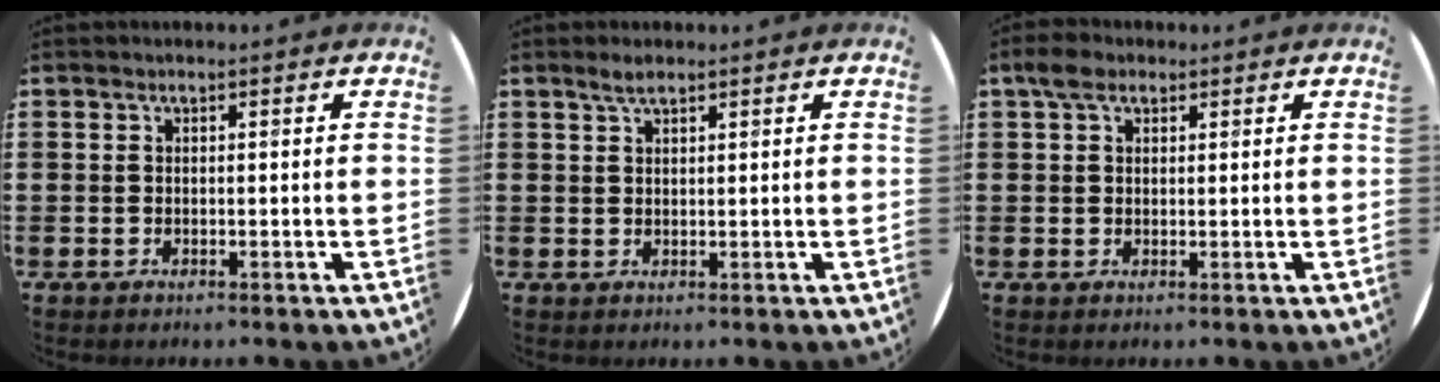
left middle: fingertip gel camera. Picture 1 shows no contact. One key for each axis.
{"total": 1.8, "fx": 1.4, "fy": 0.4, "fz": 1.0, "tx": -0.022, "ty": 0.004, "tz": 0.025}
{"total": 2.6, "fx": 1.8, "fy": 1.5, "fz": 1.2, "tx": -0.020, "ty": 0.006, "tz": 0.031}